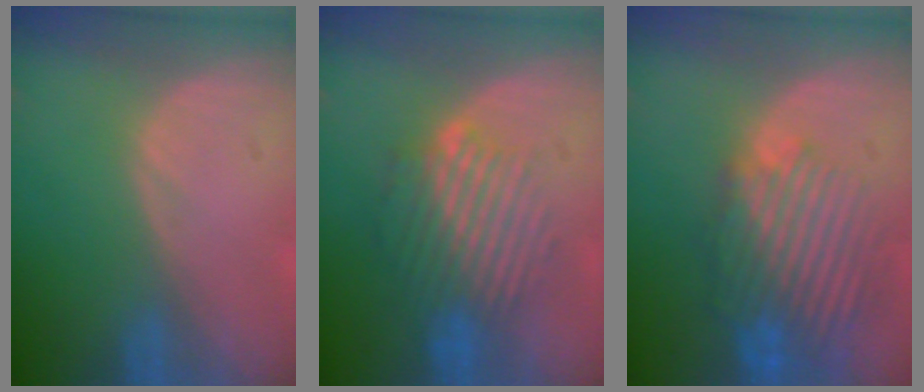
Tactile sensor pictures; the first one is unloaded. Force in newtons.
{"total": 9.4, "press": 8.0, "slide": 5.1}
{"total": 10.2, "press": 9.1, "slide": 4.7}